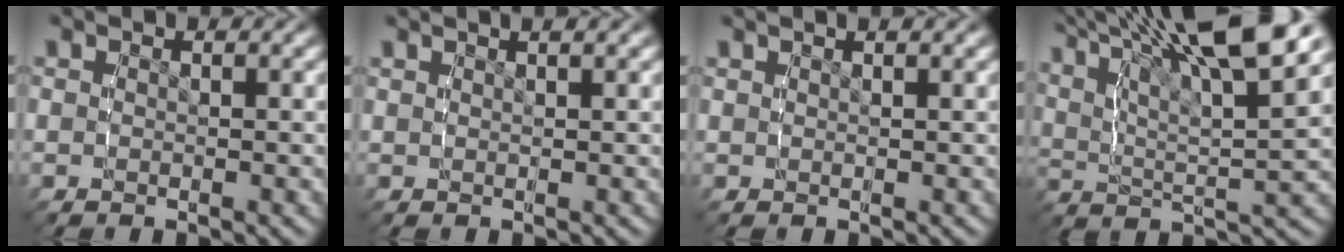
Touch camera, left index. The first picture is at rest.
{"total": 1.6, "force": [1.3, -0.3, 0.9], "torque": [-0.005, 0.005, 0.026]}
{"total": 1.1, "force": [0.9, -0.4, 0.5], "torque": [-0.001, 0.003, 0.019]}
{"total": 10.9, "force": [6.4, 3.9, 7.9], "torque": [-0.122, 0.013, 0.097]}